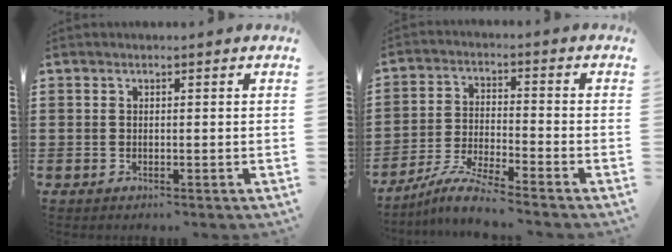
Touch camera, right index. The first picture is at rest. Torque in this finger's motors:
{"motor_torque": [0.47, 0.75, 0.31, 0.09]}